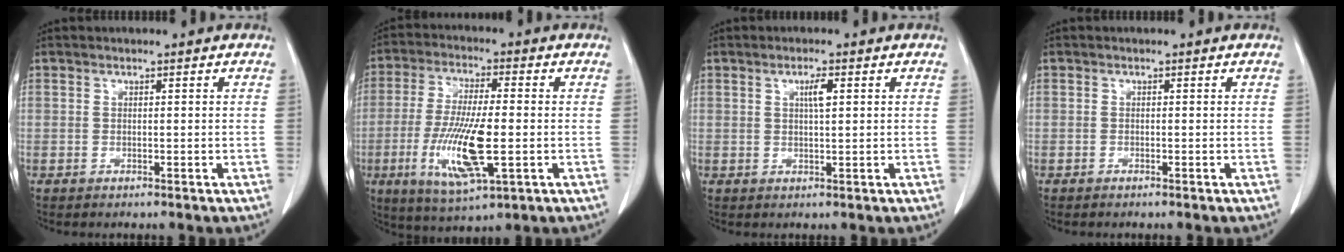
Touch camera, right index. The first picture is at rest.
{"total": 12.9, "force": [-3.0, 2.4, 12.3], "torque": [-0.247, -0.019, -0.050]}
{"total": 2.4, "force": [0.8, 0.3, 2.2], "torque": [-0.040, 0.001, 0.014]}
{"total": 0.0}